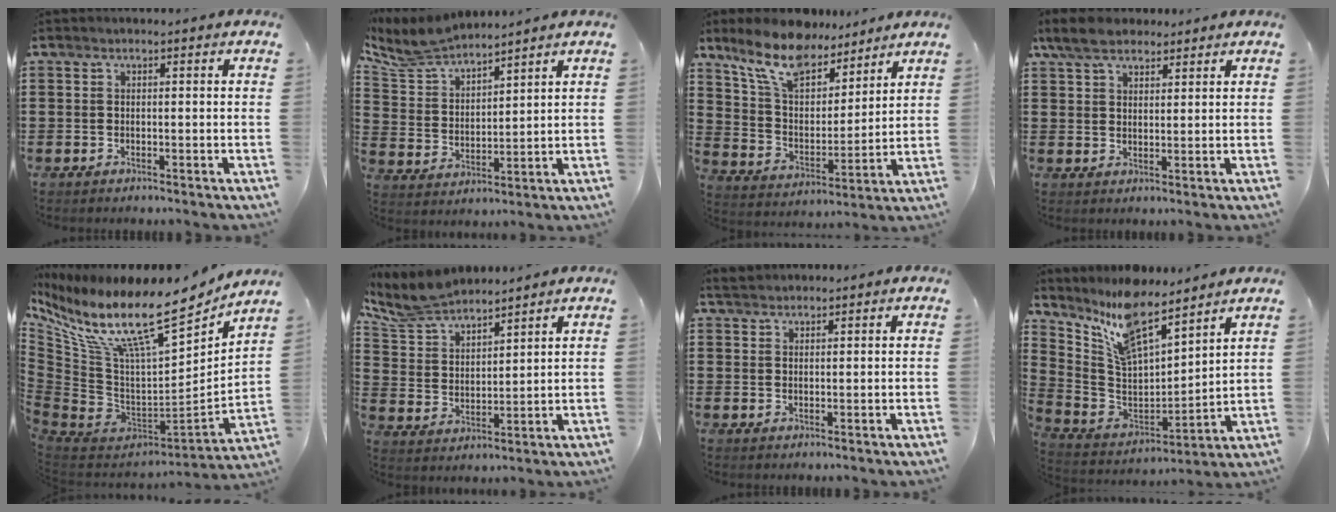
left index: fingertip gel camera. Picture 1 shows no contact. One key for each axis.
{"total": 7.1, "fx": 6.6, "fy": 1.4, "fz": 2.1, "tx": -0.073, "ty": -0.028, "tz": 0.118}
{"total": 10.7, "fx": 8.8, "fy": 3.4, "fz": 4.9, "tx": -0.134, "ty": -0.035, "tz": 0.161}
{"total": 6.0, "fx": 4.7, "fy": 2.6, "fz": 2.8, "tx": -0.069, "ty": 0.000, "tz": 0.089}
{"total": 16.3, "fx": 10.7, "fy": 4.4, "fz": 11.5, "tx": -0.227, "ty": -0.079, "tz": 0.175}
{"total": 7.8, "fx": 7.2, "fy": 1.7, "fz": 2.6, "tx": -0.081, "ty": -0.026, "tz": 0.131}
{"total": 1.9, "fx": 1.8, "fy": 0.4, "fz": 0.2, "tx": -0.010, "ty": 0.005, "tz": 0.036}
{"total": 11.5, "fx": 9.5, "fy": 2.8, "fz": 5.8, "tx": -0.150, "ty": -0.048, "tz": 0.172}